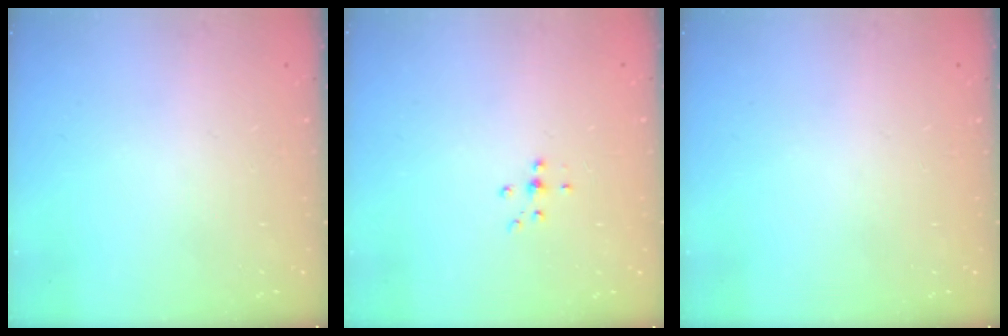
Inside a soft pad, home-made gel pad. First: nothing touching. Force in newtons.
{"total": 4.7, "press": 4.7, "slide": 0.7}
{"total": 0.0}